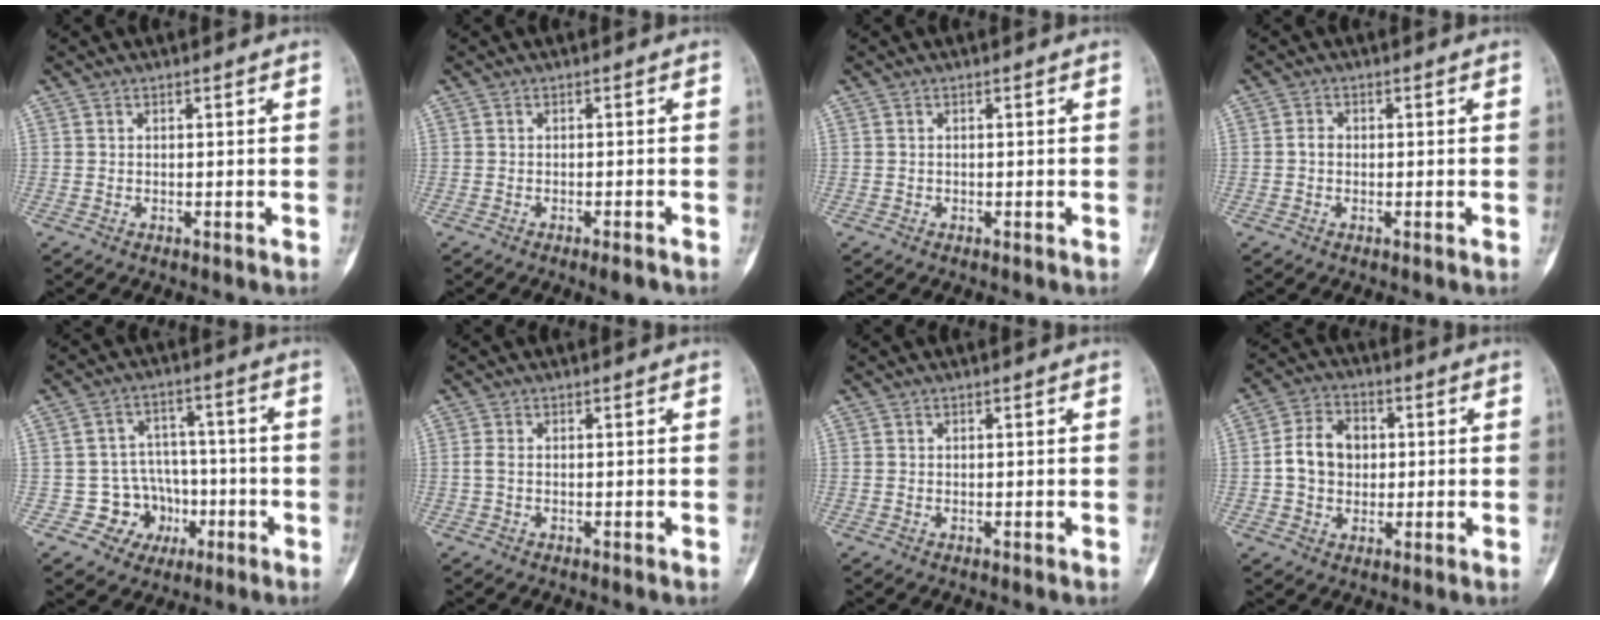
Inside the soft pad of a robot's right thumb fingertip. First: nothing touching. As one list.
[{"total": 2.1, "force": [-1.4, 0.3, 1.5], "torque": [-0.027, 0.004, -0.022]}, {"total": 0.0}, {"total": 1.4, "force": [-0.2, 1.1, 0.8], "torque": [-0.009, 0.004, -0.007]}, {"total": 8.7, "force": [-2.8, 8.1, 1.8], "torque": [0.027, 0.038, -0.038]}, {"total": 1.1, "force": [-0.1, 0.4, 1.0], "torque": [-0.027, -0.002, -0.005]}, {"total": 0.0}, {"total": 8.9, "force": [0.2, 7.1, 5.3], "torque": [-0.068, 0.015, -0.003]}]